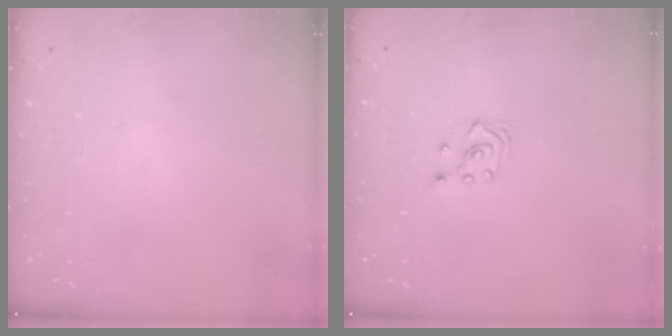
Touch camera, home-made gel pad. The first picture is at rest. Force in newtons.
{"total": 3.0, "press": 2.6, "slide": 1.5}